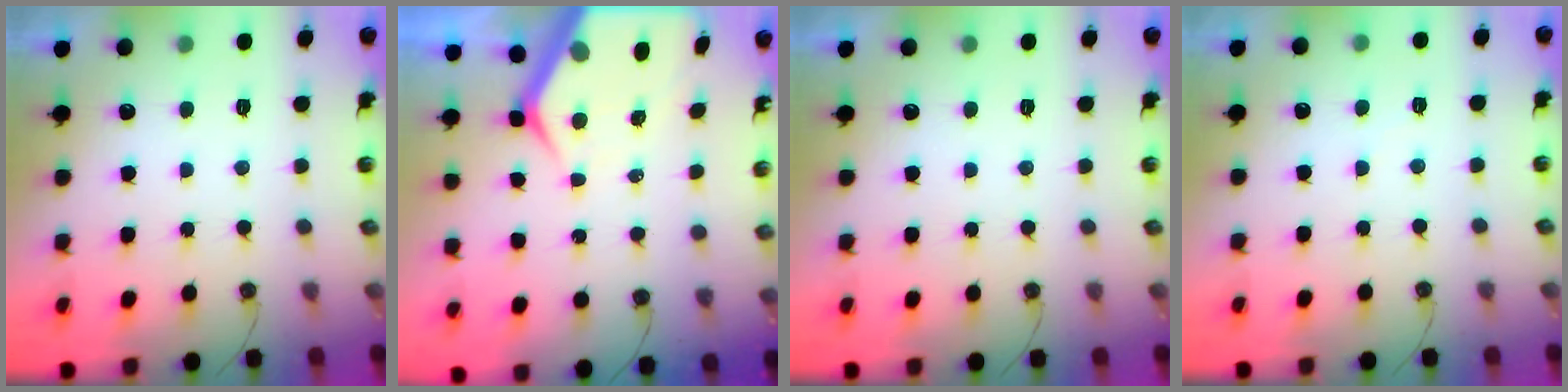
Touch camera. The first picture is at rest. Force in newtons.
{"total": 10.7, "press": 10.6, "slide": 1.4}
{"total": 0.0}
{"total": 2.4, "press": 2.4, "slide": 0.4}